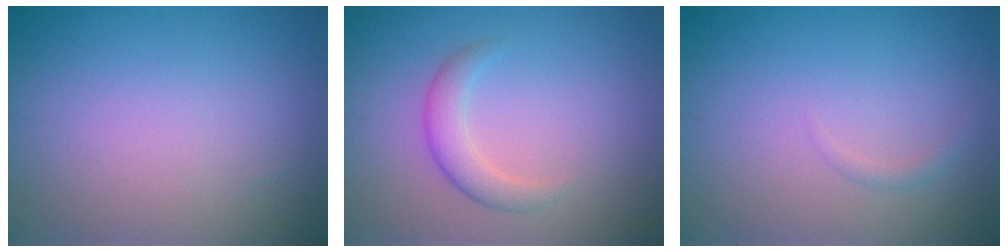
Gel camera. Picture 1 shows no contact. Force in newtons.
{"total": 2.4, "press": 2.4, "slide": 0.2}
{"total": 0.7, "press": 0.7, "slide": 0.1}